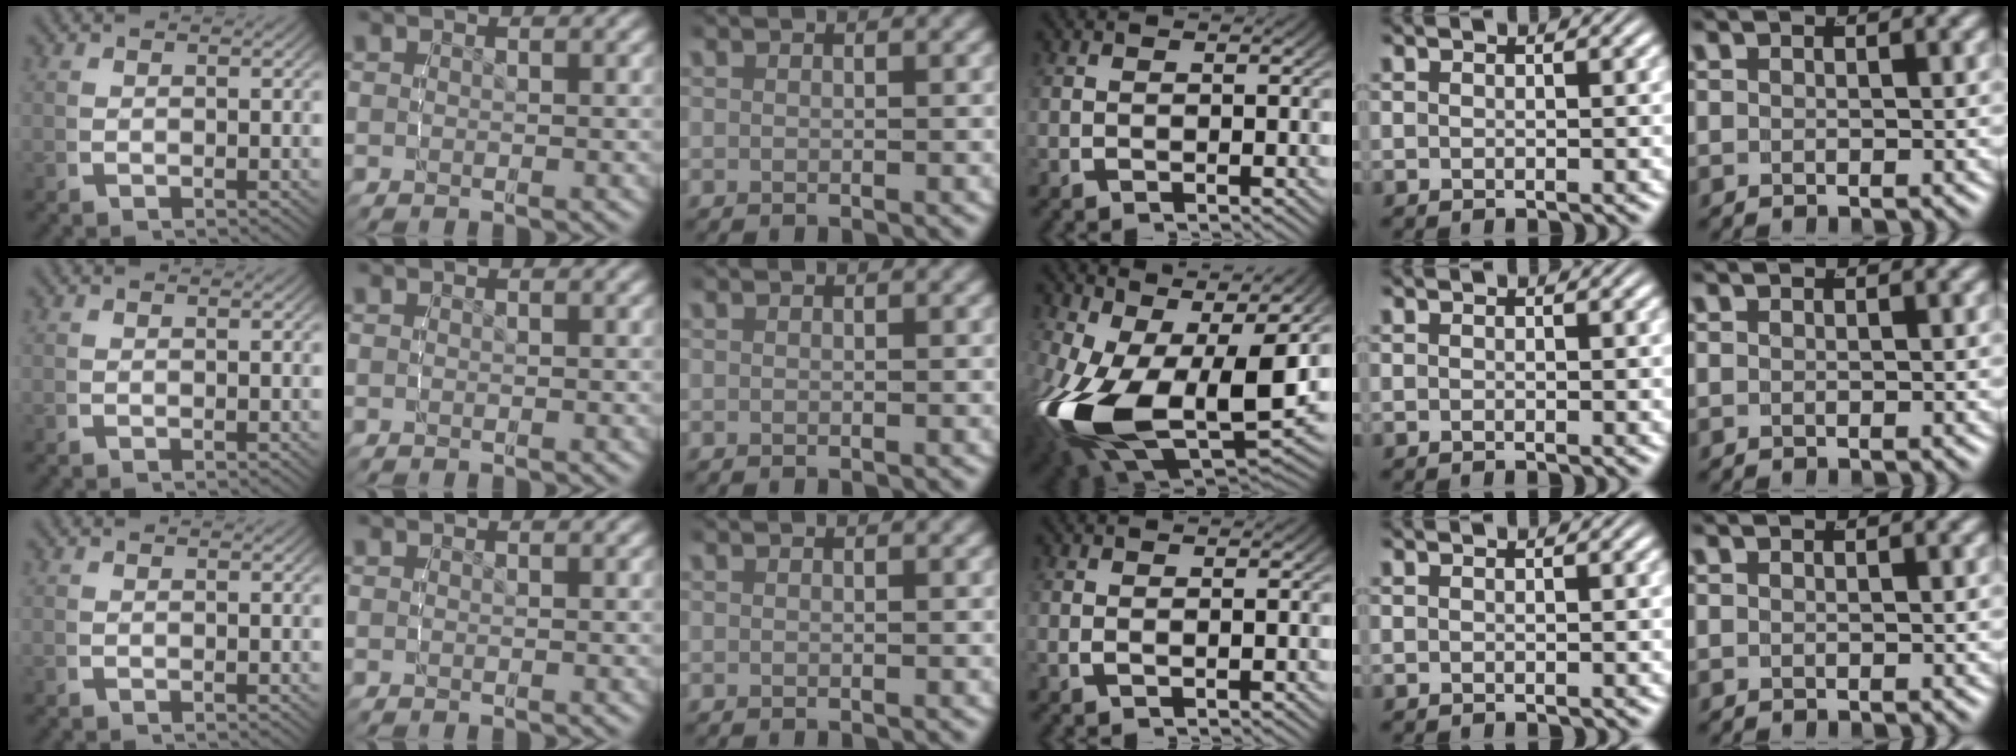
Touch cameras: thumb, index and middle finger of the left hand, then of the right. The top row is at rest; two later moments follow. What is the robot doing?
{"motion": "lift_and_place", "object": "glasses"}